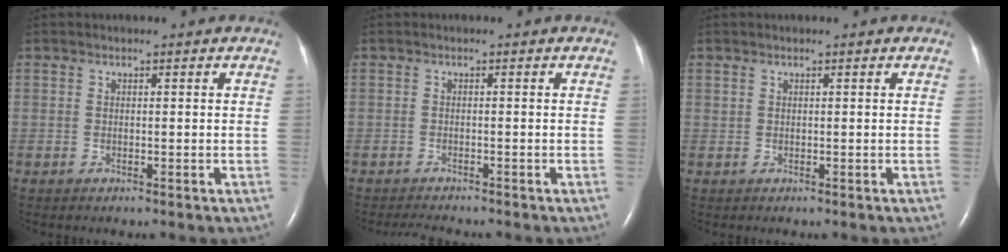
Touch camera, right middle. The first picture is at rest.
{"total": 2.8, "force": [-2.7, 0.1, 0.9], "torque": [-0.017, -0.010, -0.039]}
{"total": 0.0}